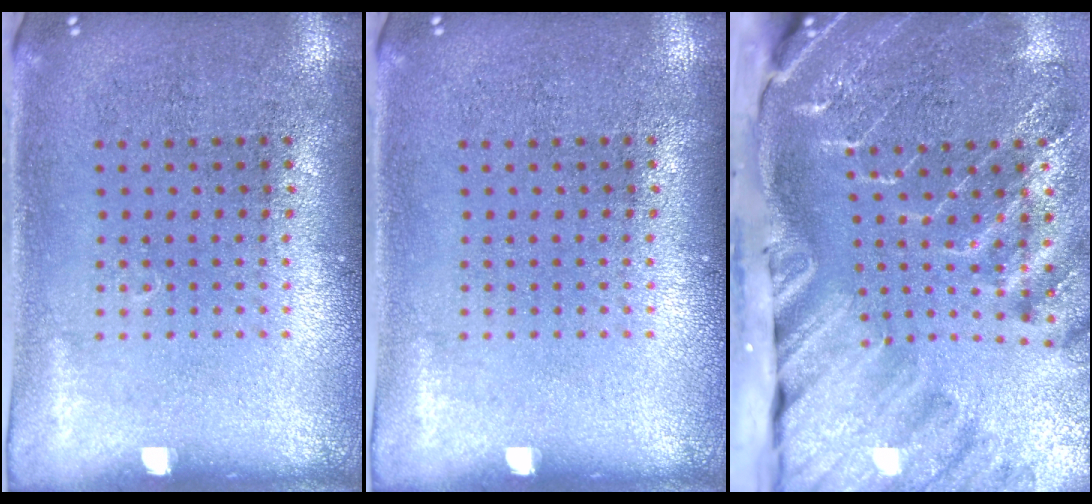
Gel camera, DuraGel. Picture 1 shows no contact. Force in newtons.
{"total": 0.0}
{"total": 4.4, "press": 3.3, "slide": 2.9}